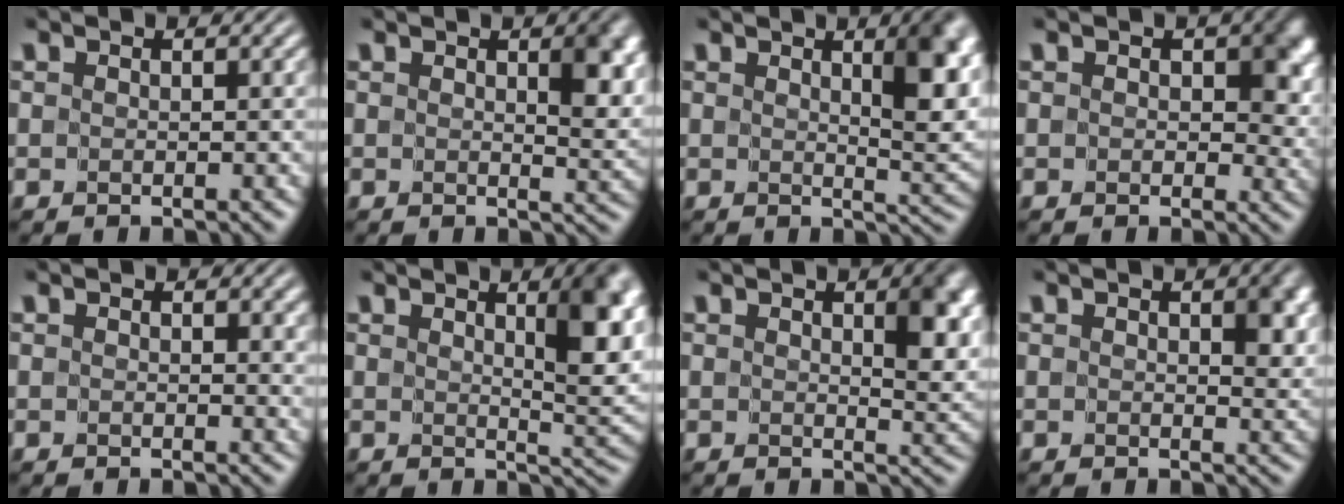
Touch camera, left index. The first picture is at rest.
{"total": 3.6, "force": [1.1, 1.7, 3.0], "torque": [-0.038, -0.009, 0.020]}
{"total": 5.2, "force": [2.1, 1.5, 4.5], "torque": [-0.053, -0.007, 0.037]}
{"total": 4.0, "force": [0.6, 2.7, 3.0], "torque": [-0.028, -0.002, 0.005]}
{"total": 1.8, "force": [0.6, 1.0, 1.3], "torque": [-0.009, -0.001, 0.007]}
{"total": 5.8, "force": [2.3, 1.6, 5.1], "torque": [-0.060, -0.008, 0.041]}
{"total": 4.0, "force": [1.3, 1.7, 3.3], "torque": [-0.042, -0.009, 0.024]}
{"total": 3.3, "force": [0.6, 1.8, 2.7], "torque": [-0.032, -0.005, 0.012]}